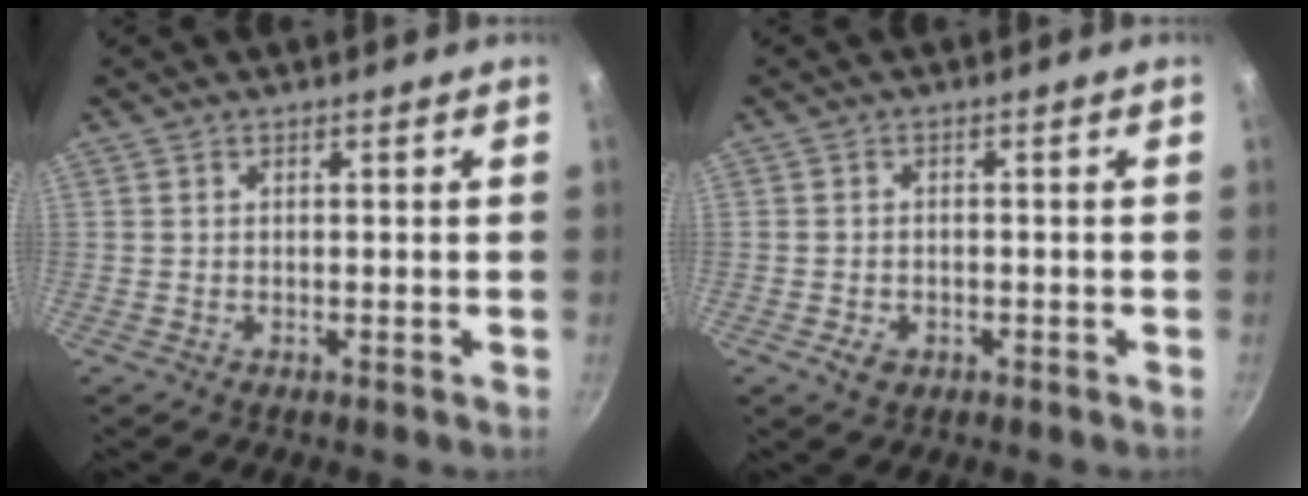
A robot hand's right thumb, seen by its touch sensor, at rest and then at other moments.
{"total": 3.1, "force": [-1.4, 2.2, 1.7], "torque": [-0.027, 0.008, -0.019]}